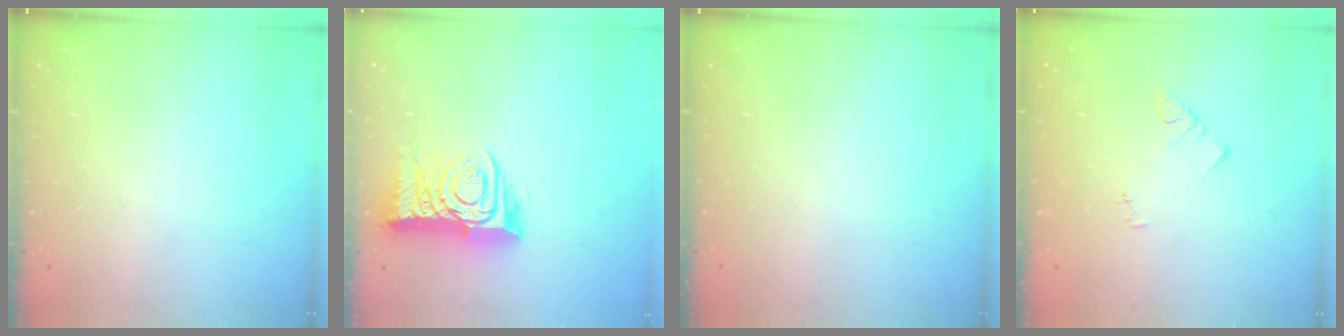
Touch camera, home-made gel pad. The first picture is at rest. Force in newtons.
{"total": 11.5, "press": 11.4, "slide": 1.7}
{"total": 0.0}
{"total": 2.9, "press": 2.9, "slide": 0.3}